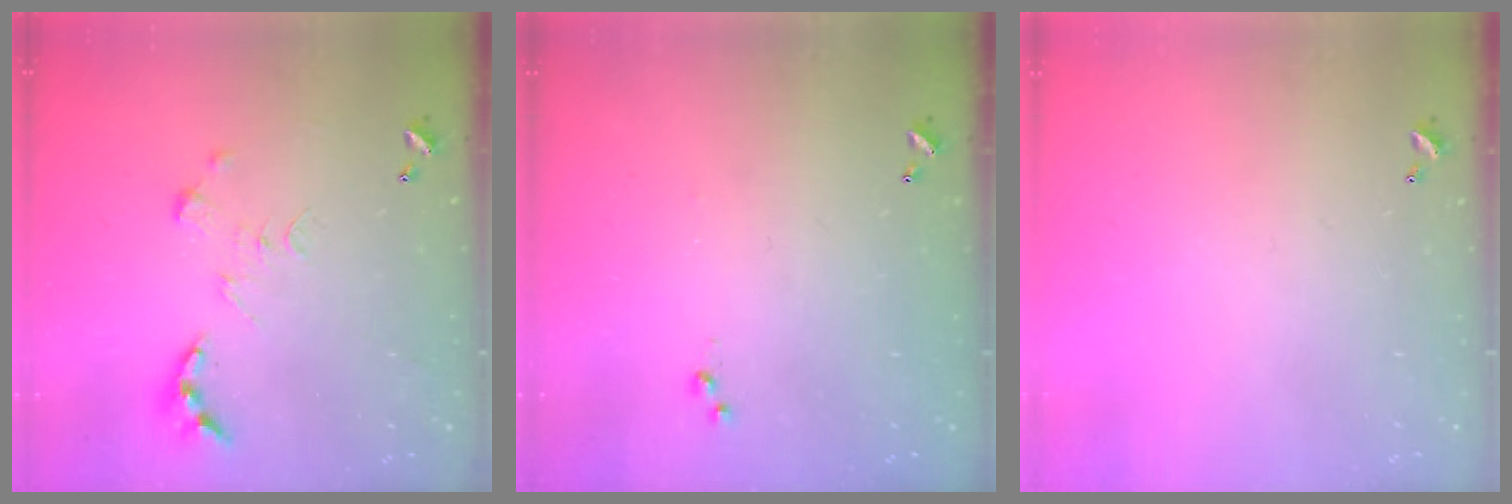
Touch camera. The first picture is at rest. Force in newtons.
{"total": 3.0, "press": 3.0, "slide": 0.4}
{"total": 0.0}